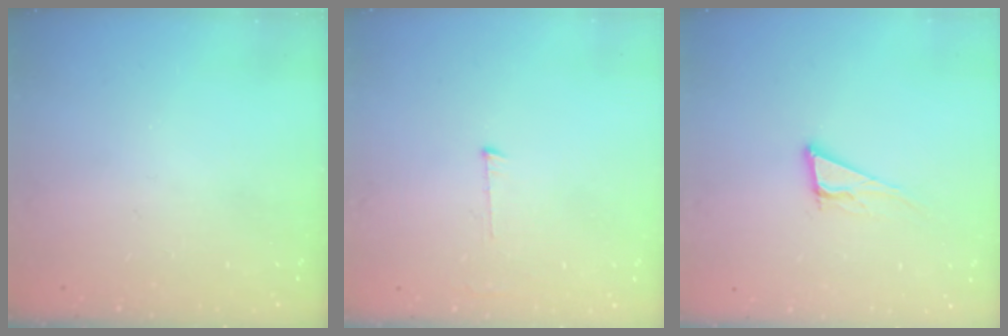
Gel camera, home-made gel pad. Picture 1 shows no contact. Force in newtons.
{"total": 4.0, "press": 4.0, "slide": 0.2}
{"total": 11.3, "press": 10.9, "slide": 3.3}